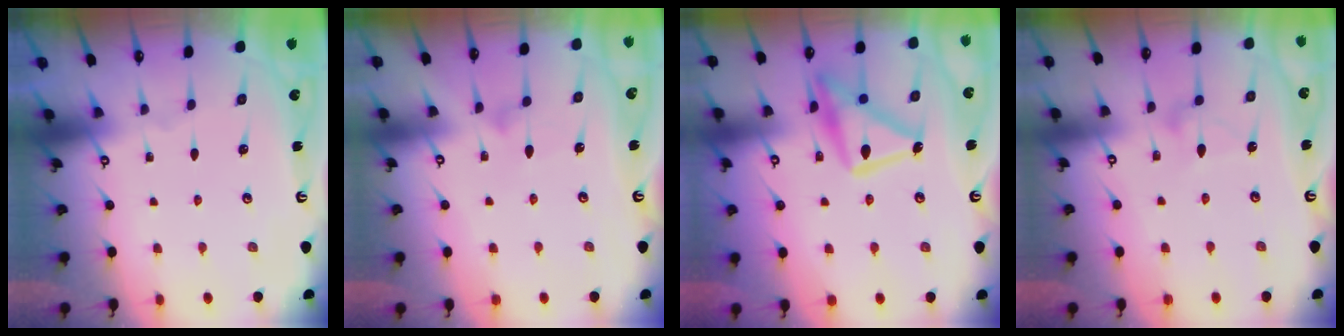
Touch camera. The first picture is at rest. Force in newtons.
{"total": 5.9, "press": 5.9, "slide": 0.4}
{"total": 16.8, "press": 16.7, "slide": 1.1}
{"total": 8.2, "press": 8.2, "slide": 0.4}